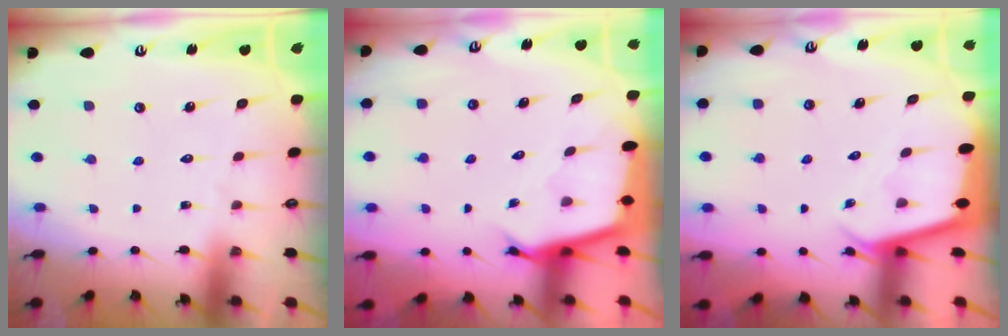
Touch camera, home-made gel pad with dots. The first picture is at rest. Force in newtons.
{"total": 3.0, "press": 3.0, "slide": 0.0}
{"total": 2.3, "press": 2.3, "slide": 0.1}